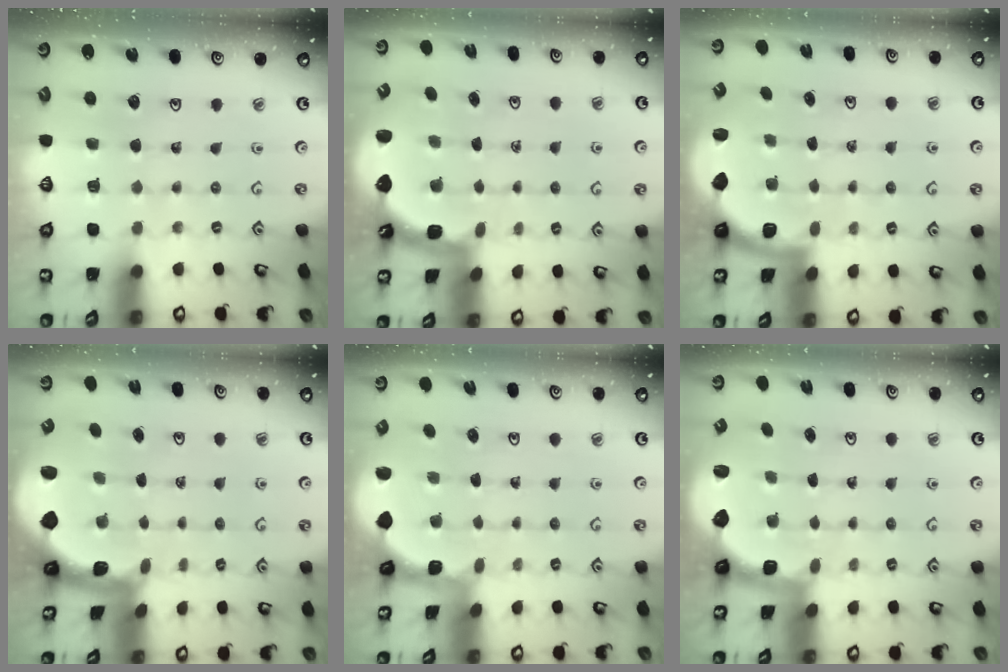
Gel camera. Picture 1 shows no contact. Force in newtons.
{"total": 2.5, "press": 1.2, "slide": 2.2}
{"total": 2.0, "press": 1.9, "slide": 0.5}
{"total": 1.7, "press": 1.7, "slide": 0.4}
{"total": 1.6, "press": 1.5, "slide": 0.3}
{"total": 2.6, "press": 2.1, "slide": 1.7}